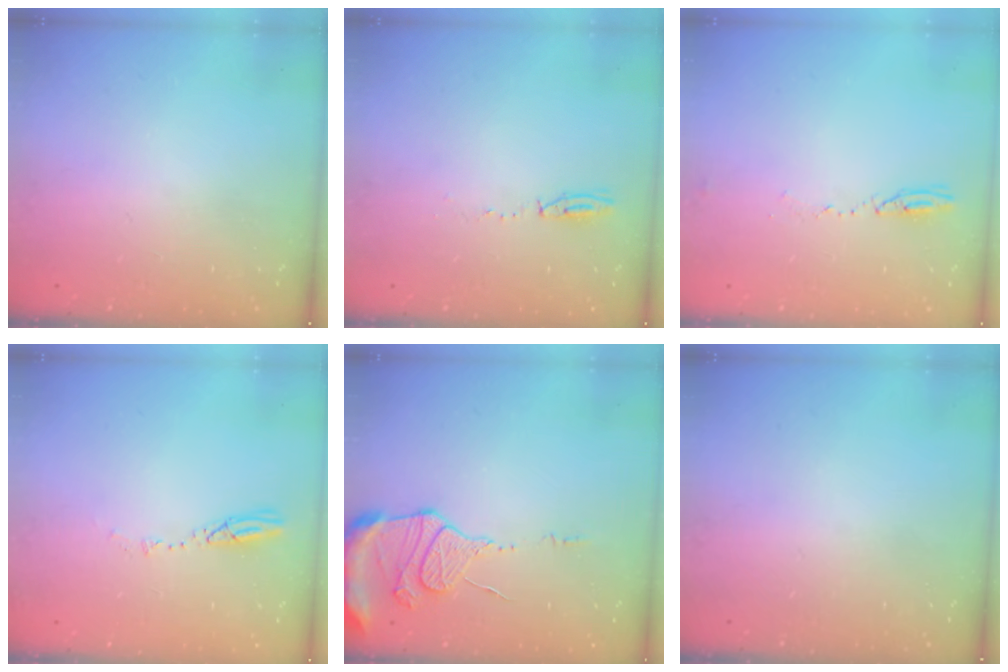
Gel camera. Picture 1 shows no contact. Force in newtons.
{"total": 3.9, "press": 3.8, "slide": 0.9}
{"total": 3.9, "press": 3.8, "slide": 1.2}
{"total": 5.2, "press": 5.2, "slide": 0.4}
{"total": 12.5, "press": 12.4, "slide": 1.1}
{"total": 0.0}